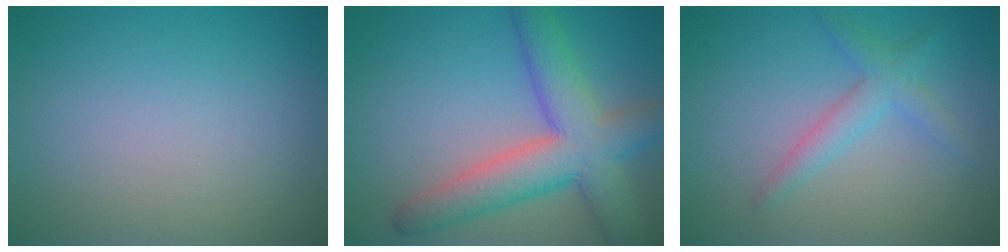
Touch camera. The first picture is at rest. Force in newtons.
{"total": 7.8, "press": 7.8, "slide": 0.4}
{"total": 2.5, "press": 2.5, "slide": 0.1}